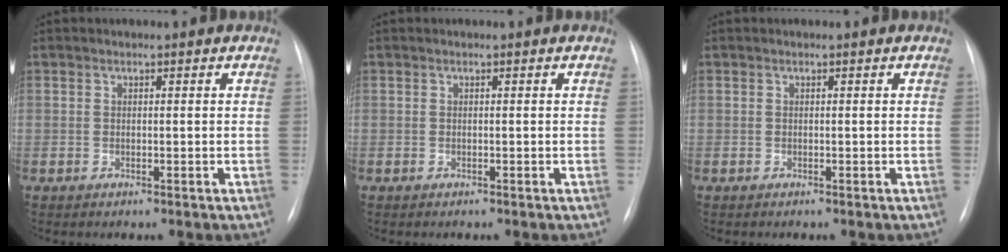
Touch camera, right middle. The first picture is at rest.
{"total": 0.0}
{"total": 0.0}